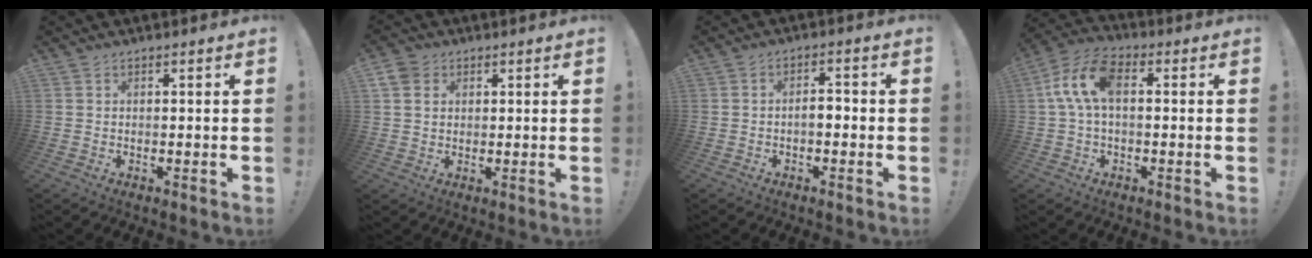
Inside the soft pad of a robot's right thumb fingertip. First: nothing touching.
{"total": 6.1, "force": [2.5, 4.9, 2.6], "torque": [-0.056, -0.001, 0.049]}
{"total": 3.6, "force": [-1.4, 1.8, 2.8], "torque": [-0.044, 0.008, -0.027]}
{"total": 11.0, "force": [1.3, 6.1, 9.0], "torque": [-0.177, 0.013, 0.029]}